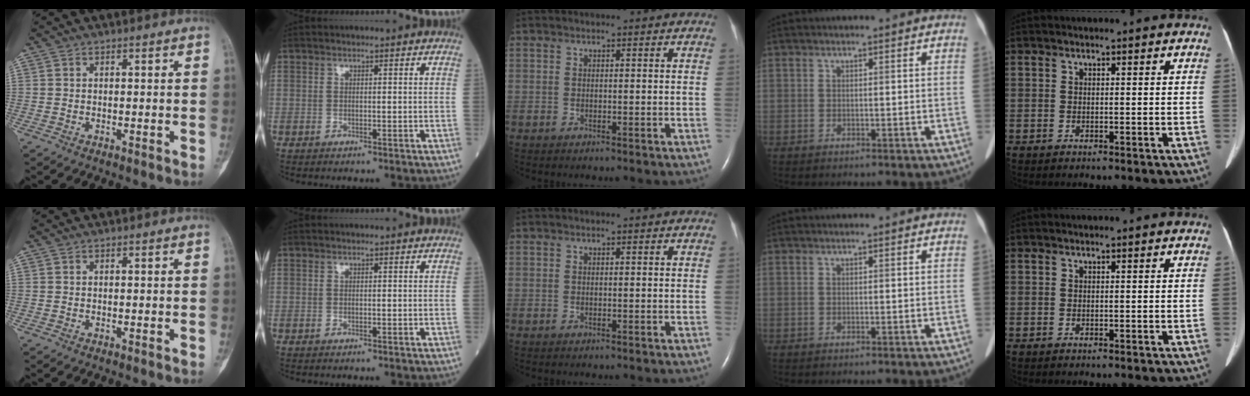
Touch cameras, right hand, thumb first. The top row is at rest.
{}